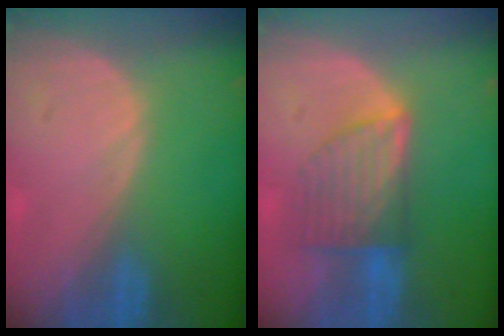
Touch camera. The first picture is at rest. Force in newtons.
{"total": 7.3, "press": 6.4, "slide": 3.5}